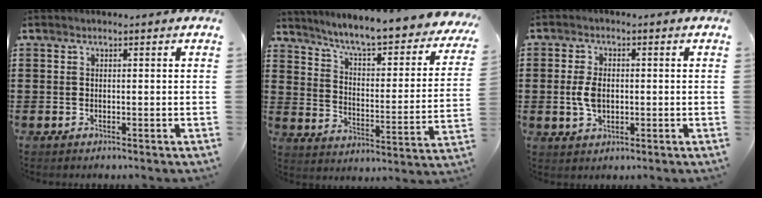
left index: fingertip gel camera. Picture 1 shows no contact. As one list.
[{"total": 5.9, "force": [5.4, -0.4, 2.5], "torque": [-0.071, -0.050, 0.084]}, {"total": 4.4, "force": [-0.1, 2.6, 3.5], "torque": [-0.092, 0.000, -0.009]}]